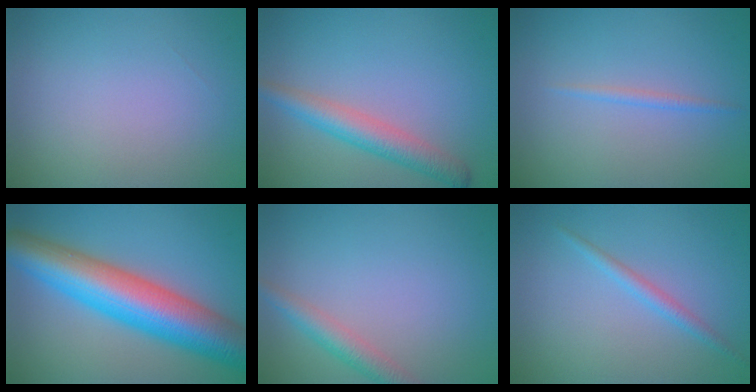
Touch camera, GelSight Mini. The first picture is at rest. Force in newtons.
{"total": 3.7, "press": 3.7, "slide": 0.1}
{"total": 0.9, "press": 0.9, "slide": 0.1}
{"total": 11.0, "press": 11.0, "slide": 0.1}
{"total": 2.6, "press": 2.6, "slide": 0.1}
{"total": 1.5, "press": 1.5, "slide": 0.1}